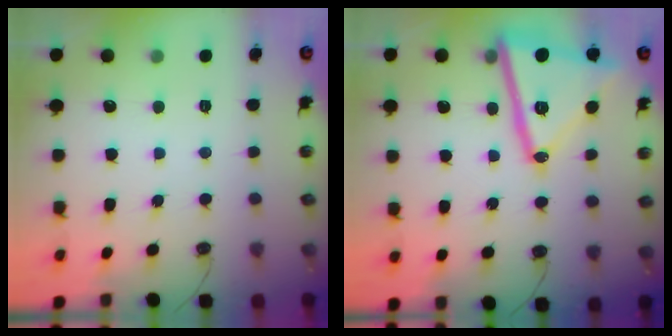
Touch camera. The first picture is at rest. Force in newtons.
{"total": 22.7, "press": 22.7, "slide": 1.3}